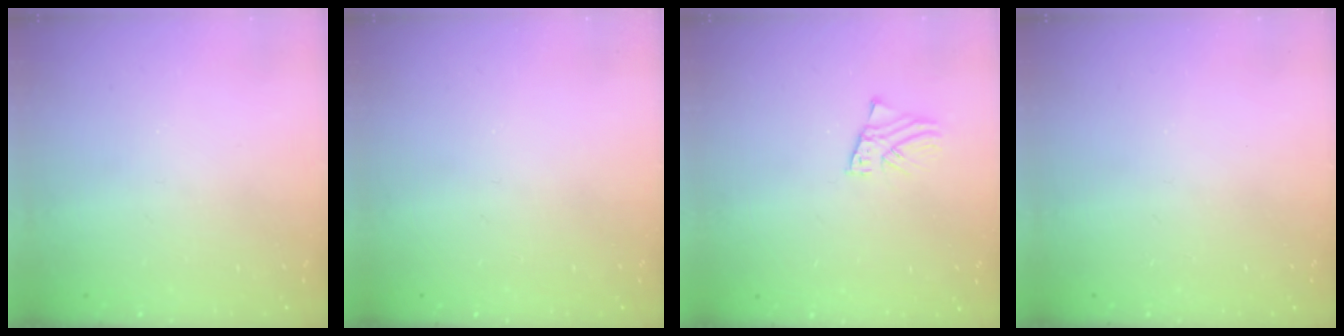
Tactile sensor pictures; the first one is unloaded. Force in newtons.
{"total": 0.0}
{"total": 1.6, "press": 1.6, "slide": 0.2}
{"total": 0.0}